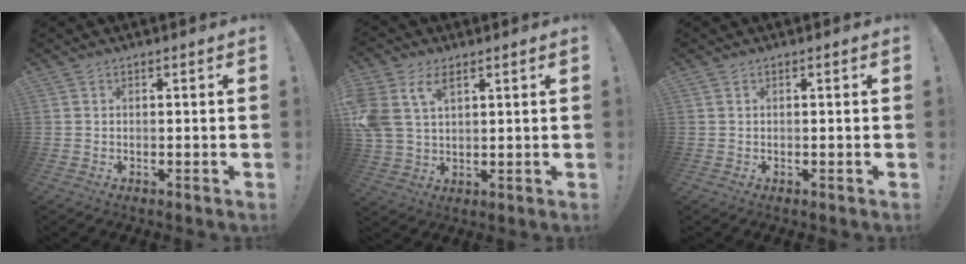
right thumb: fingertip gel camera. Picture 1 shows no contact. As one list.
[{"total": 9.4, "force": [4.6, 5.8, 5.7], "torque": [-0.131, -0.011, 0.089]}, {"total": 0.0}]